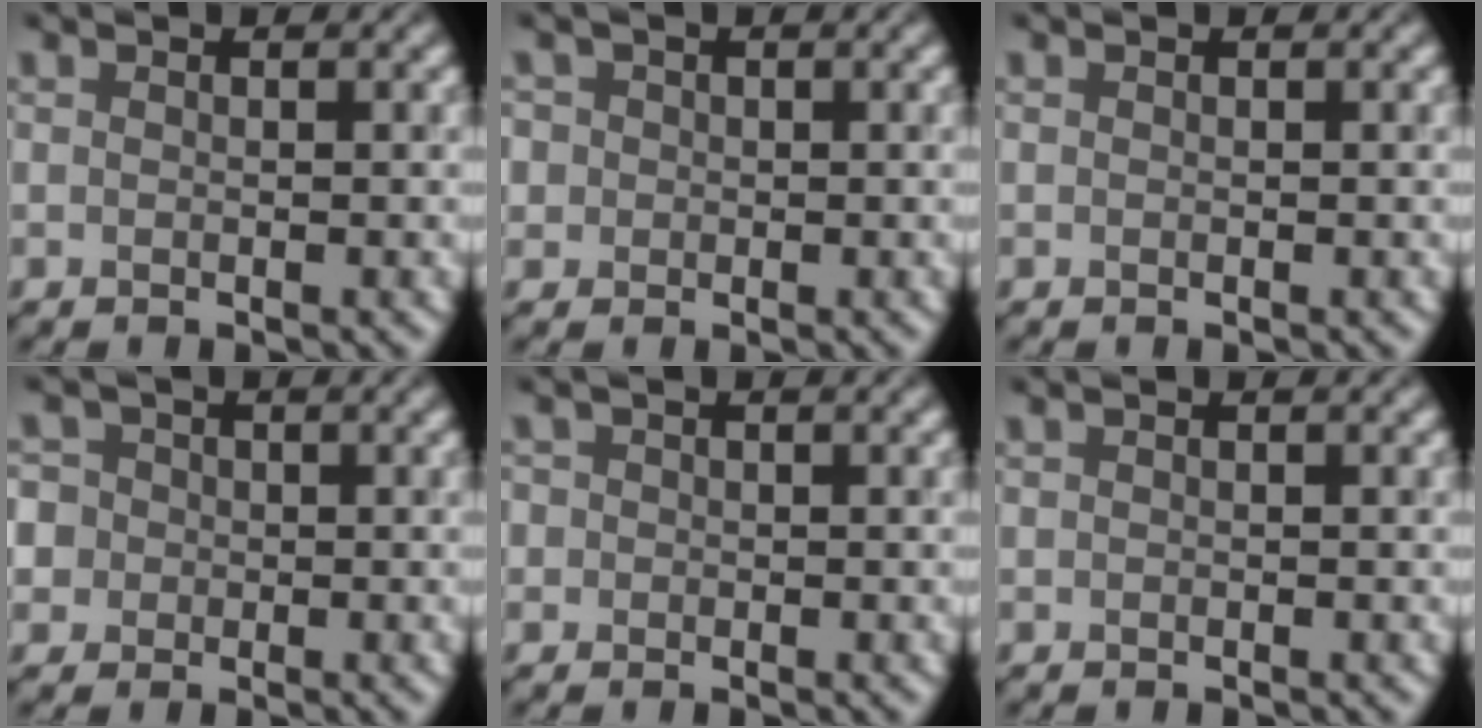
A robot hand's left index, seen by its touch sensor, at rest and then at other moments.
{"total": 2.7, "force": [0.8, 2.4, 0.9], "torque": [-0.008, 0.014, 0.003]}
{"total": 0.0}
{"total": 5.7, "force": [0.6, 5.4, 1.9], "torque": [-0.040, 0.034, -0.021]}
{"total": 1.1, "force": [0.2, 1.1, 0.2], "torque": [0.005, 0.001, -0.006]}
{"total": 0.0}